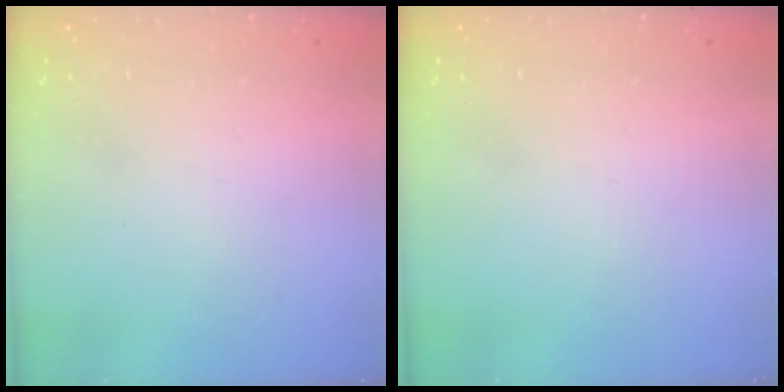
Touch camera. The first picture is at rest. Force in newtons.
{"total": 0.0}